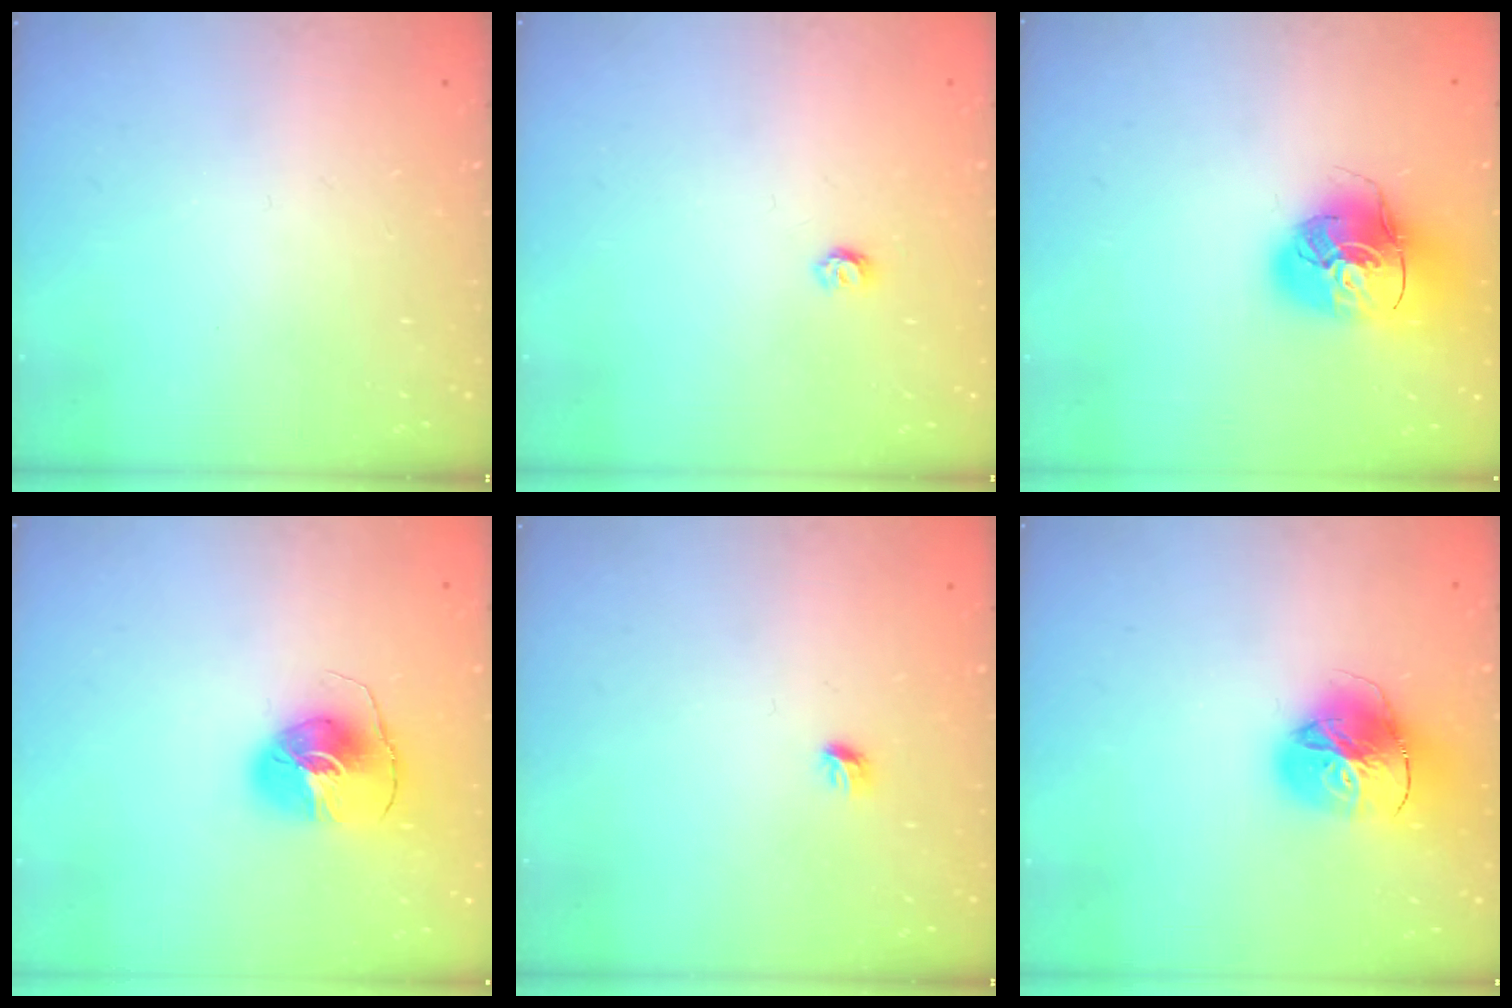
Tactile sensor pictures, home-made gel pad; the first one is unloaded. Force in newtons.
{"total": 3.5, "press": 3.5, "slide": 0.3}
{"total": 16.4, "press": 16.2, "slide": 2.5}
{"total": 8.2, "press": 8.1, "slide": 1.3}
{"total": 3.9, "press": 3.8, "slide": 0.9}
{"total": 17.1, "press": 17.0, "slide": 1.9}